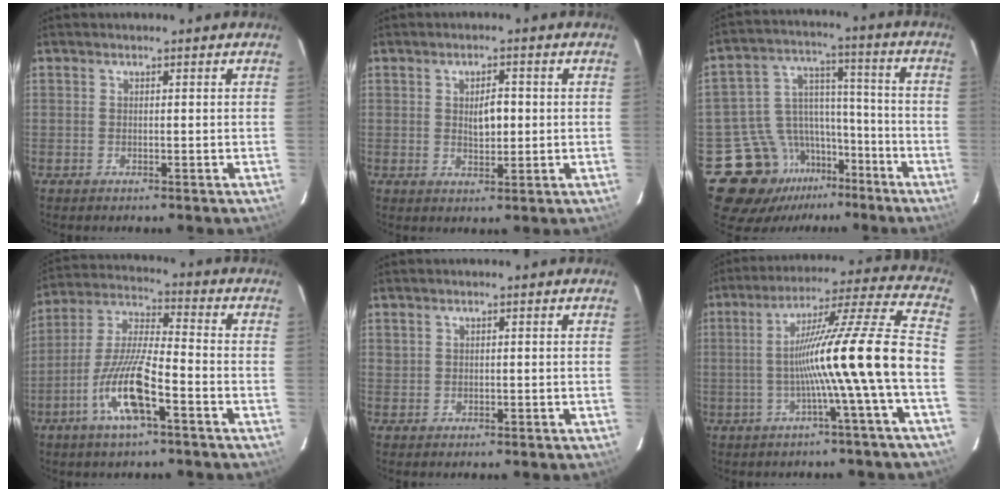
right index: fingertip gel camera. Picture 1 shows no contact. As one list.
[{"total": 3.9, "force": [0.3, 1.6, 3.5], "torque": [-0.059, 0.000, 0.010]}, {"total": 16.0, "force": [-9.9, 11.4, 5.2], "torque": [-0.083, 0.083, -0.148]}, {"total": 12.3, "force": [-5.5, 1.9, 10.9], "torque": [-0.223, -0.003, -0.105]}, {"total": 0.6, "force": [0.2, 0.5, 0.2], "torque": [-0.002, 0.004, 0.004]}, {"total": 15.5, "force": [-3.2, -2.6, 15.0], "torque": [-0.238, 0.017, -0.058]}]